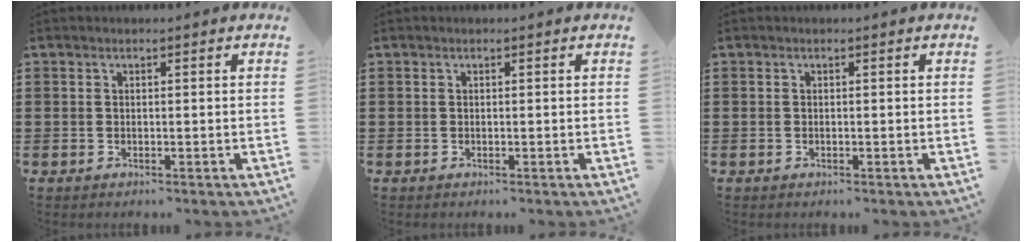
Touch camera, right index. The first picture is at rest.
{"total": 0.0}
{"total": 0.0}